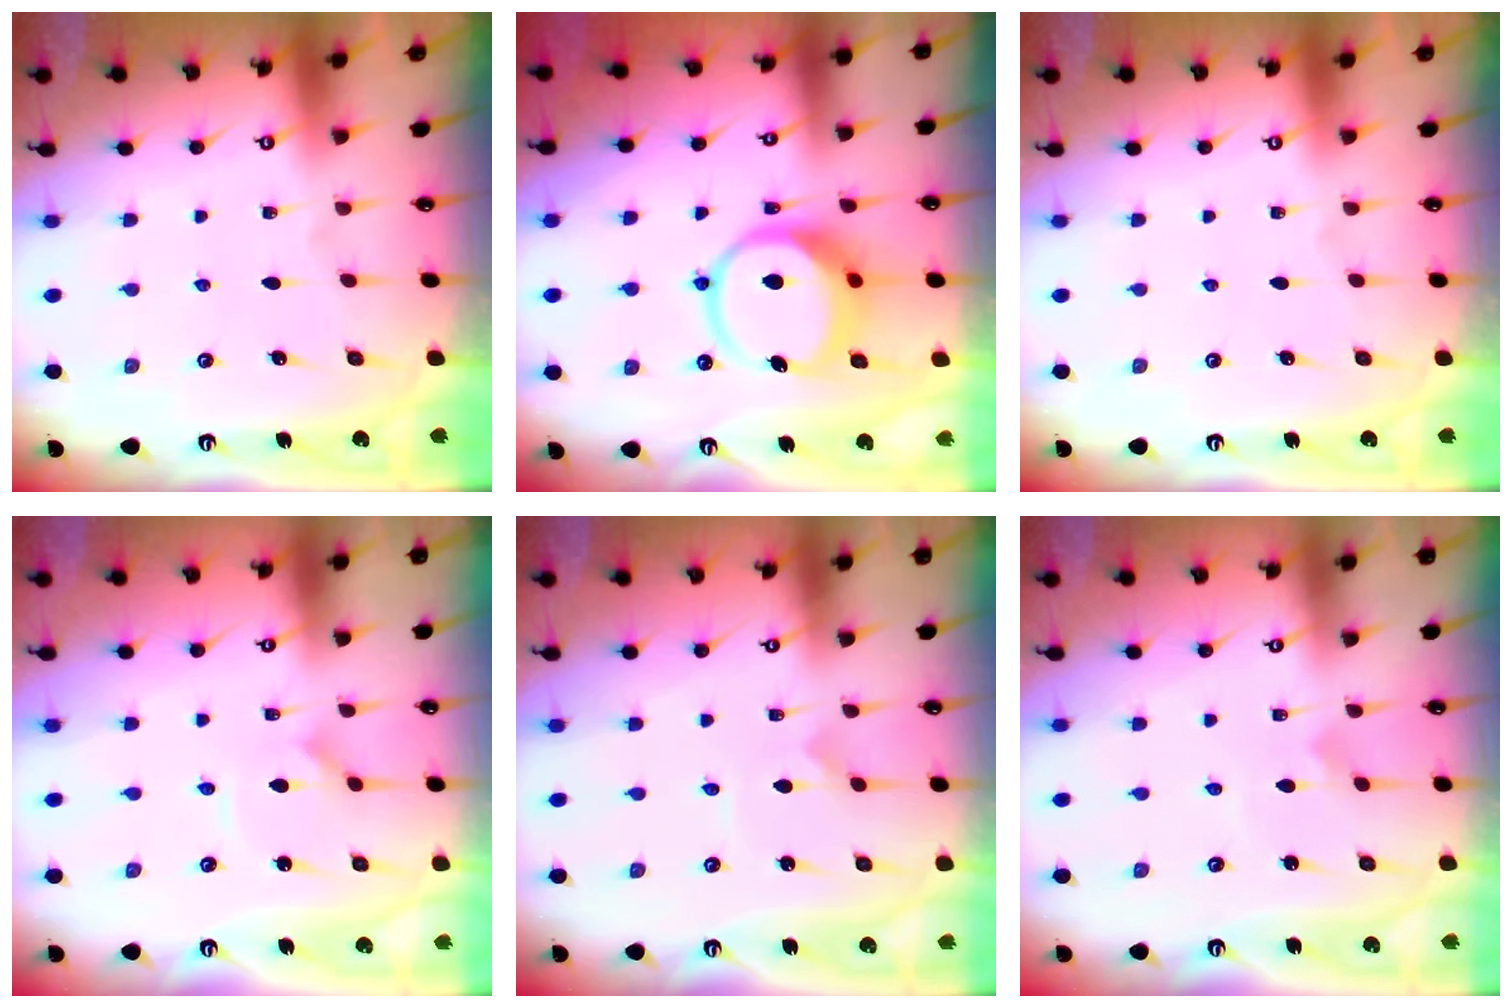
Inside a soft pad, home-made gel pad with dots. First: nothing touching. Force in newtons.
{"total": 10.9, "press": 10.7, "slide": 1.9}
{"total": 0.0}
{"total": 2.9, "press": 2.9, "slide": 0.1}
{"total": 0.0}
{"total": 1.9, "press": 1.9, "slide": 0.1}